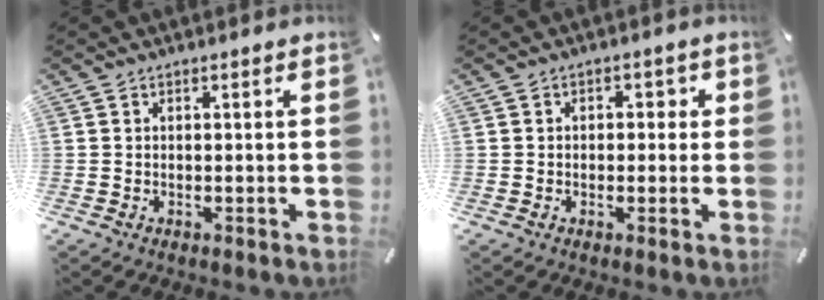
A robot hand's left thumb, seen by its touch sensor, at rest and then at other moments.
{"total": 2.4, "force": [-0.6, 1.8, 1.4], "torque": [-0.012, 0.005, -0.019]}